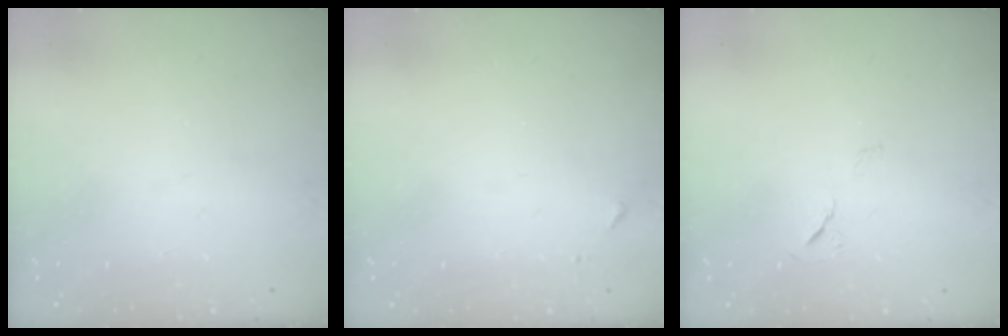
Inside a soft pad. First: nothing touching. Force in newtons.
{"total": 3.5, "press": 3.5, "slide": 0.4}
{"total": 5.8, "press": 5.4, "slide": 2.2}